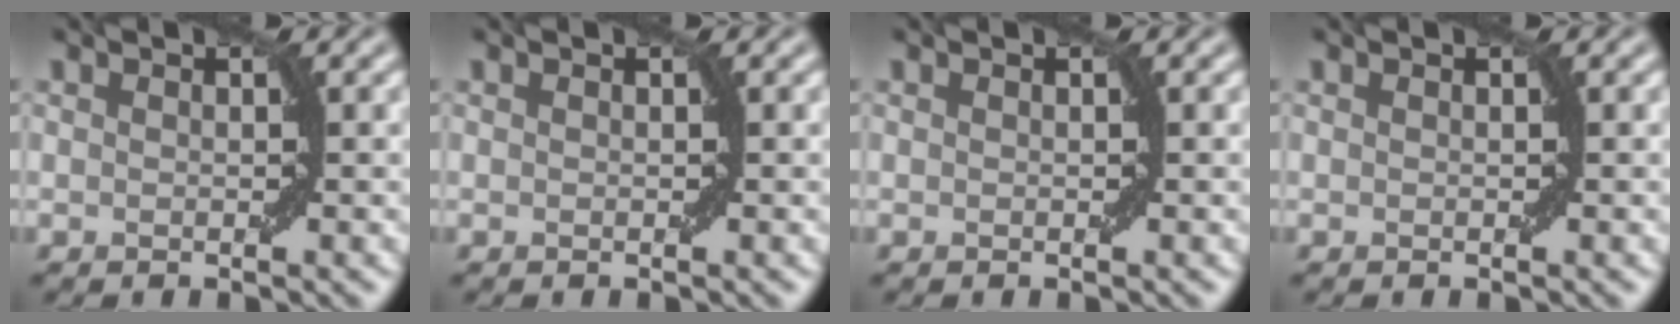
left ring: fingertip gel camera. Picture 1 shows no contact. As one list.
[{"total": 0.0}, {"total": 0.0}, {"total": 0.0}]